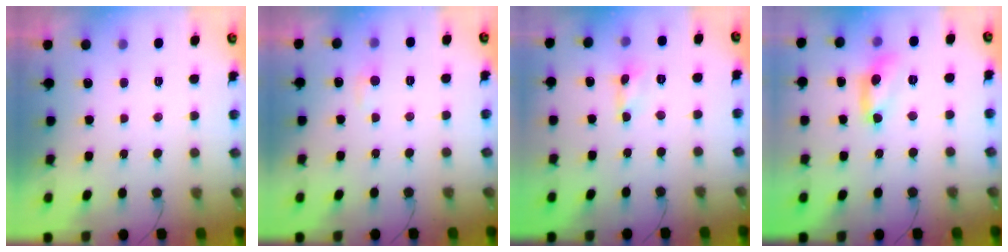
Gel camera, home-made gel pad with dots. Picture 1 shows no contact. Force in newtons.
{"total": 4.8, "press": 4.7, "slide": 0.6}
{"total": 0.0}
{"total": 9.8, "press": 9.8, "slide": 0.7}